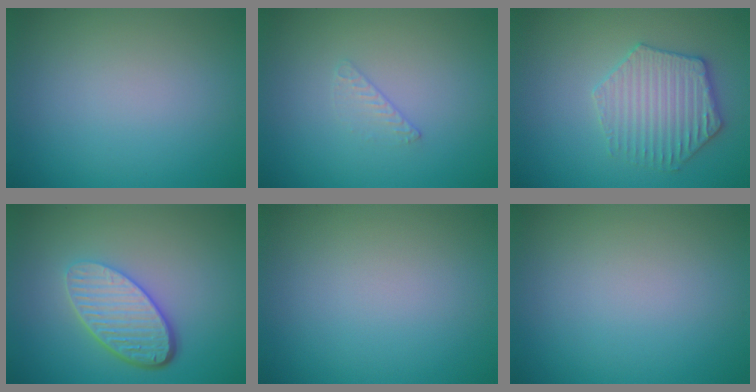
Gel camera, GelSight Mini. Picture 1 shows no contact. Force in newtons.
{"total": 0.6, "press": 0.3, "slide": 0.5}
{"total": 3.9, "press": 3.9, "slide": 0.3}
{"total": 5.3, "press": 3.8, "slide": 3.6}
{"total": 0.0}
{"total": 0.0}